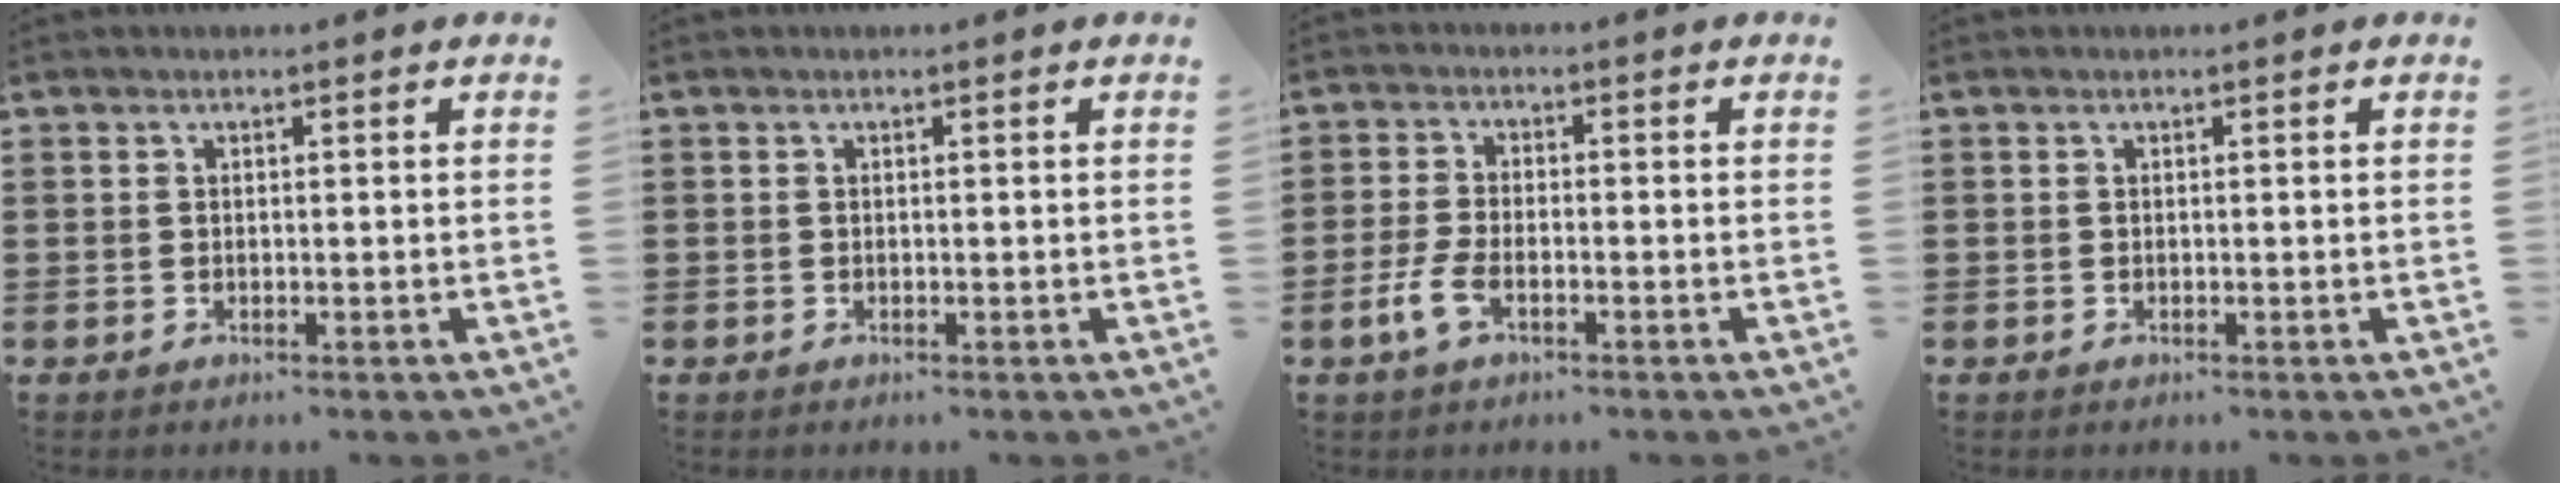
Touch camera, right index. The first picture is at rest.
{"total": 0.0}
{"total": 3.8, "force": [-1.8, 1.3, 3.0], "torque": [-0.081, -0.010, -0.039]}
{"total": 0.0}